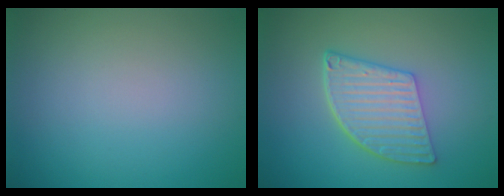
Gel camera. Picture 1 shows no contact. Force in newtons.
{"total": 5.6, "press": 4.1, "slide": 3.9}